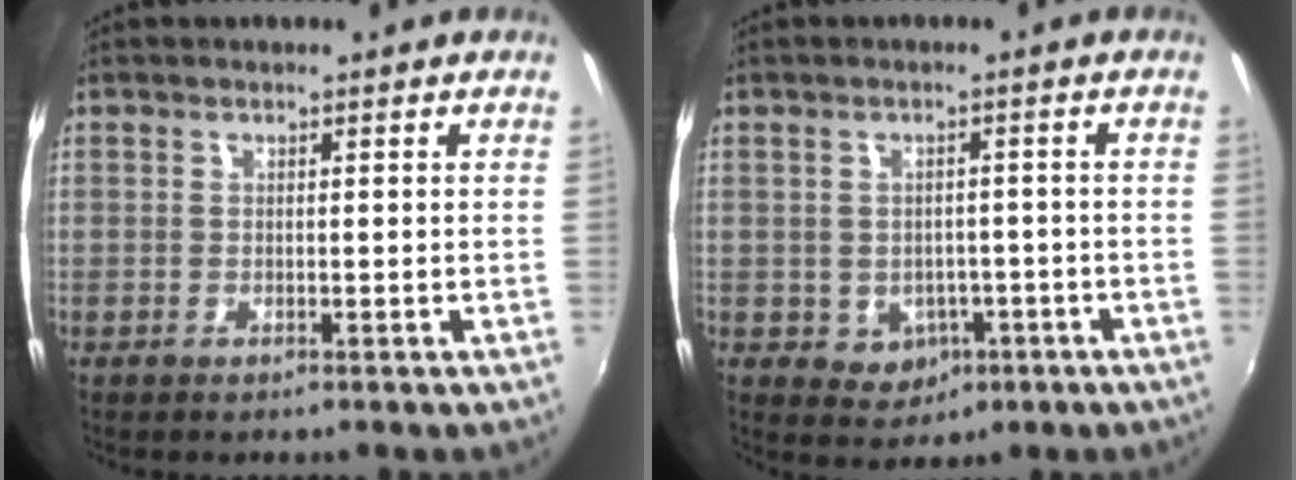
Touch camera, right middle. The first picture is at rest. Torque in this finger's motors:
{"motor_torque": [-0.43, -0.26, 0.03, -0.01]}